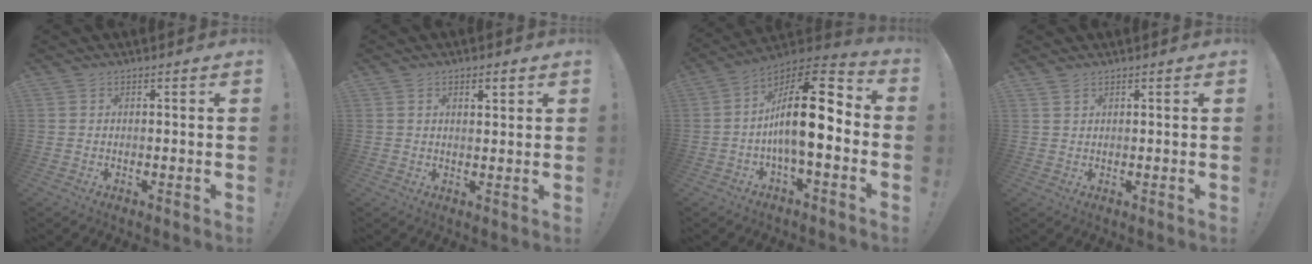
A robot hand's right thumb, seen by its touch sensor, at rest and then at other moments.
{"total": 2.0, "force": [1.3, 0.7, 1.3], "torque": [-0.012, -0.006, 0.019]}
{"total": 19.3, "force": [-0.8, 7.8, 17.7], "torque": [-0.286, 0.011, -0.012]}
{"total": 1.5, "force": [1.2, 0.5, 0.7], "torque": [-0.007, -0.005, 0.021]}